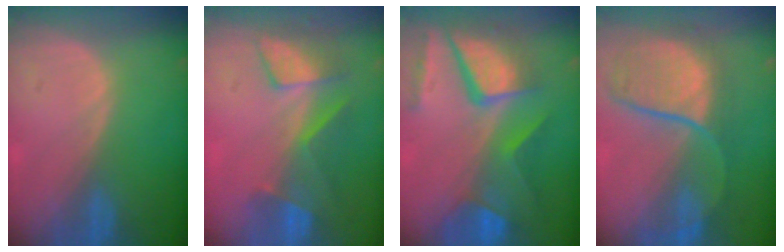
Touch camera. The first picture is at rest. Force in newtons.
{"total": 8.5, "press": 7.2, "slide": 4.5}
{"total": 11.8, "press": 9.8, "slide": 6.6}
{"total": 9.8, "press": 9.1, "slide": 3.4}